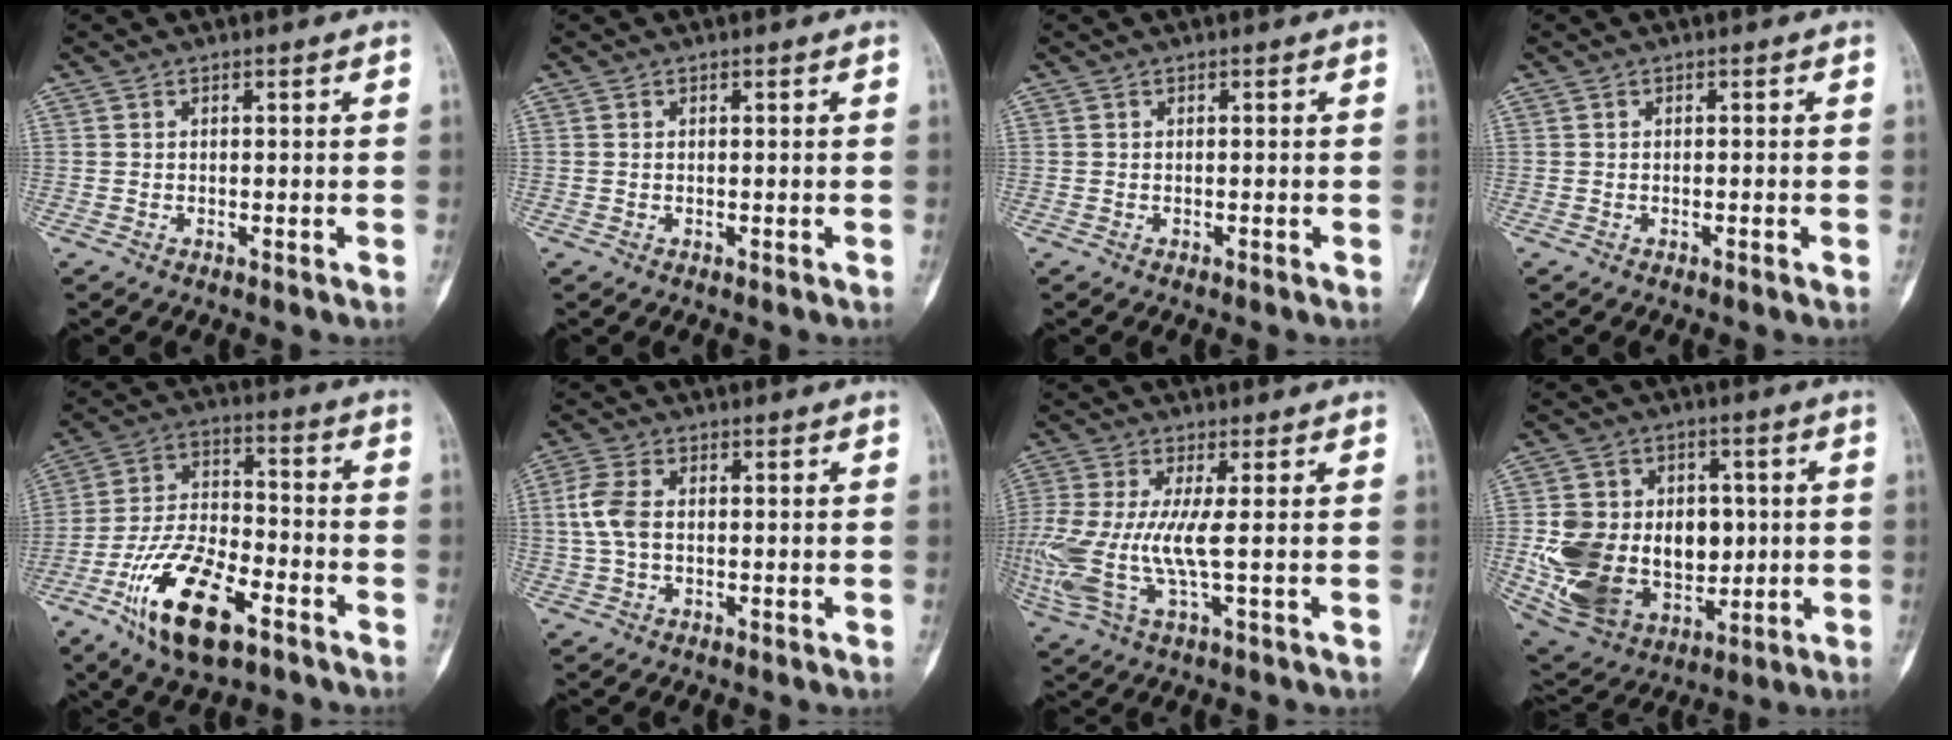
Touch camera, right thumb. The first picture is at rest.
{"total": 0.0}
{"total": 0.0}
{"total": 0.7, "force": [-0.3, 0.1, 0.6], "torque": [-0.012, 0.002, -0.003]}
{"total": 17.3, "force": [-9.0, 7.4, 12.9], "torque": [-0.234, 0.047, -0.161]}
{"total": 6.1, "force": [0.3, 3.8, 4.8], "torque": [-0.117, 0.010, 0.002]}
{"total": 13.8, "force": [-0.9, 4.0, 13.2], "torque": [-0.345, -0.012, -0.016]}
{"total": 22.2, "force": [-0.7, 16.5, 14.8], "torque": [-0.241, 0.004, 0.021]}